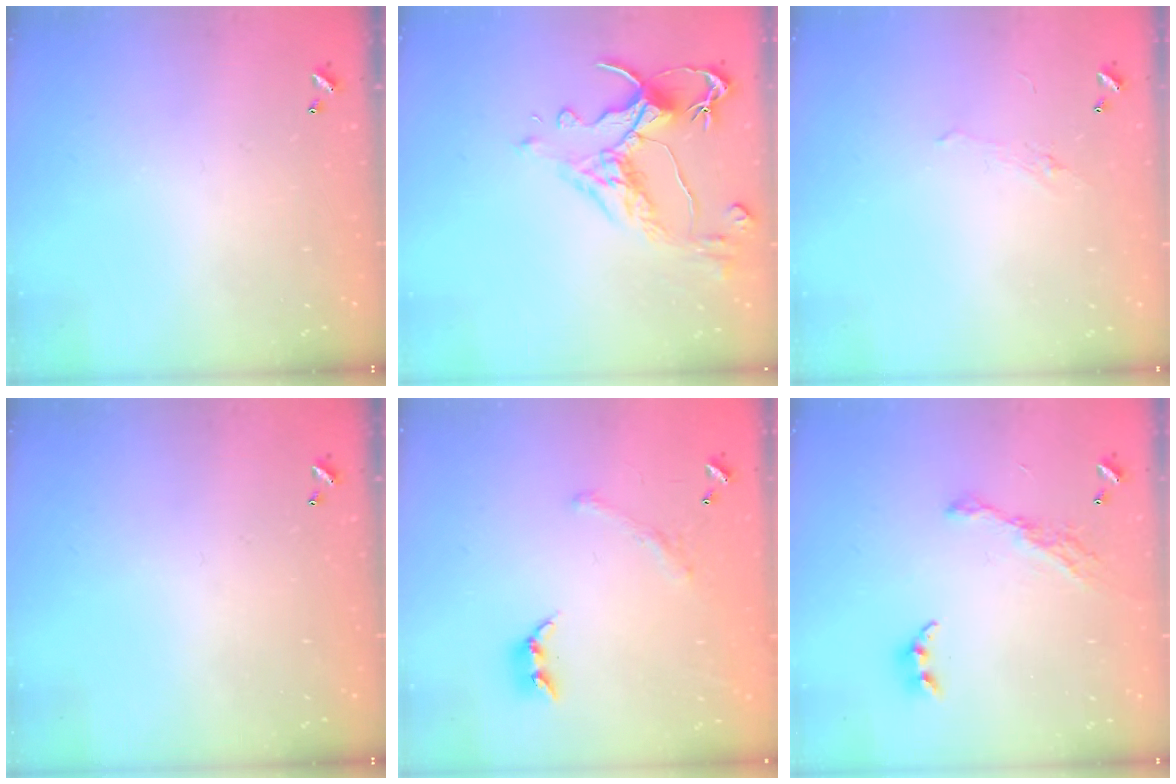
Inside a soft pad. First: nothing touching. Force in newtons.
{"total": 4.0, "press": 3.7, "slide": 1.4}
{"total": 0.9, "press": 0.5, "slide": 0.7}
{"total": 0.0}
{"total": 1.6, "press": 1.1, "slide": 1.1}
{"total": 10.4, "press": 10.3, "slide": 1.2}